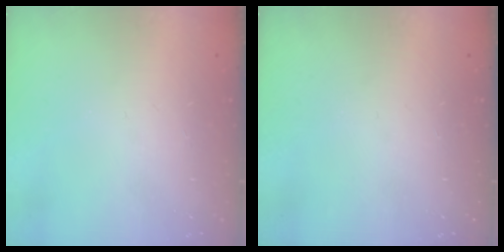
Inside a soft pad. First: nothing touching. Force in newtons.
{"total": 0.0}